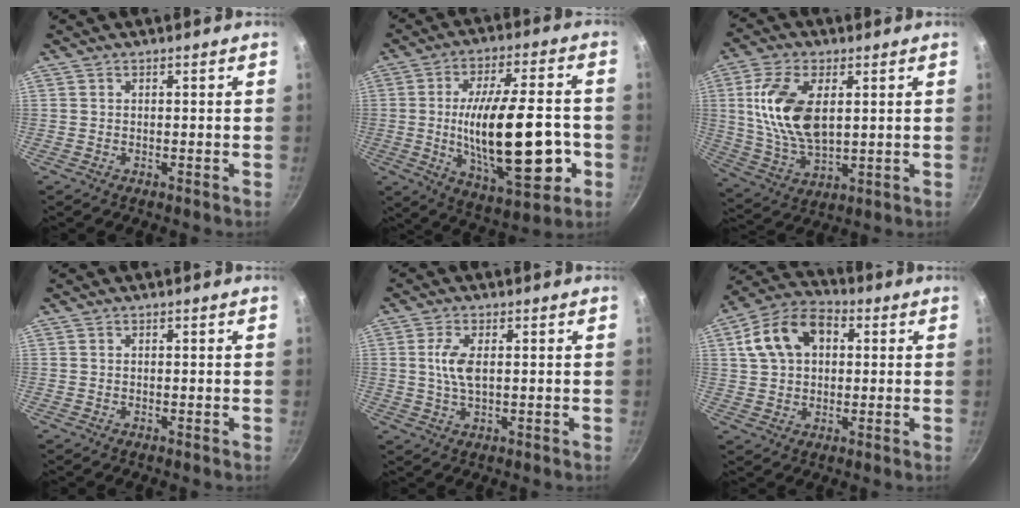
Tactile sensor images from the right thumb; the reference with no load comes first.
{"total": 23.0, "force": [-3.8, 8.9, 20.9], "torque": [-0.319, 0.005, -0.050]}
{"total": 14.8, "force": [3.1, 7.9, 12.1], "torque": [-0.228, -0.013, 0.066]}
{"total": 0.0}
{"total": 5.2, "force": [0.7, 2.3, 4.6], "torque": [-0.096, 0.001, 0.015]}
{"total": 13.2, "force": [3.4, 9.1, 8.9], "torque": [-0.142, 0.023, 0.043]}